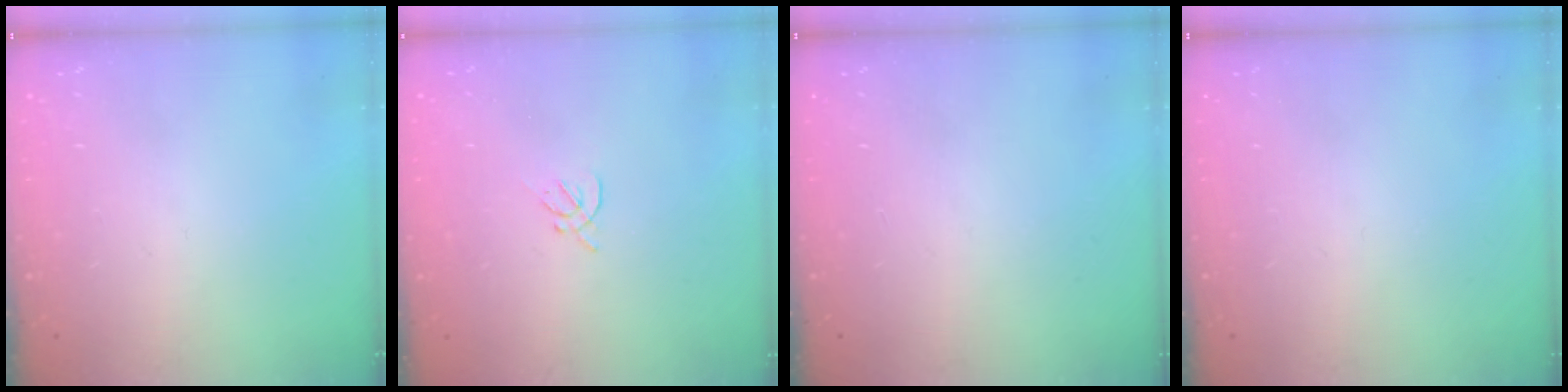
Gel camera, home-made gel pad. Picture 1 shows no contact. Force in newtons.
{"total": 1.6, "press": 1.5, "slide": 0.5}
{"total": 0.0}
{"total": 0.0}